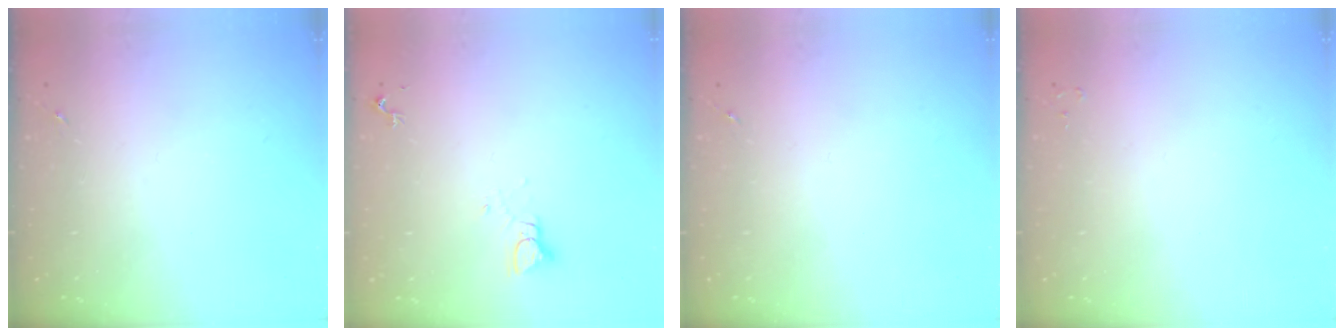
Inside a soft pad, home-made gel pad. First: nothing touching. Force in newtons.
{"total": 3.0, "press": 3.0, "slide": 0.2}
{"total": 0.0}
{"total": 2.0, "press": 2.0, "slide": 0.3}